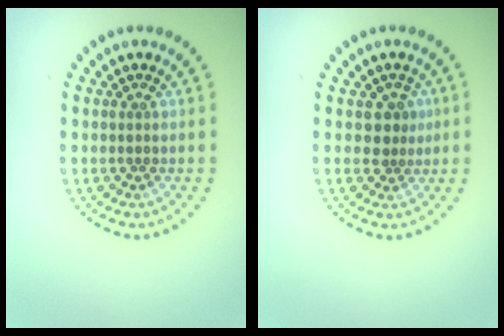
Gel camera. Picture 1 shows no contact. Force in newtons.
{"total": 1.9, "press": 1.6, "slide": 1.0}